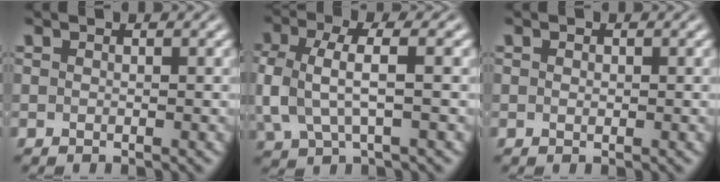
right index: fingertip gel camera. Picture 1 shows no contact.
{"total": 5.1, "force": [0.3, 3.0, 4.2], "torque": [-0.098, -0.007, 0.012]}
{"total": 0.0}